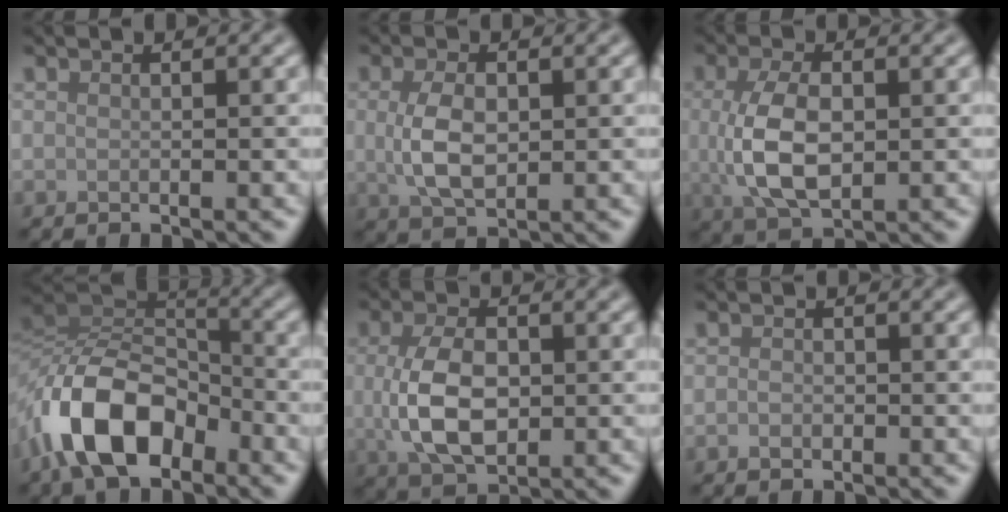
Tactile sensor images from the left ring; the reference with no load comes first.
{"total": 4.3, "force": [0.2, 2.4, 3.5], "torque": [-0.080, 0.001, 0.007]}
{"total": 6.2, "force": [0.0, 3.4, 5.2], "torque": [-0.119, -0.004, 0.002]}
{"total": 10.5, "force": [-5.3, 5.7, 7.2], "torque": [-0.136, 0.014, -0.113]}
{"total": 6.4, "force": [-0.2, 4.0, 5.0], "torque": [-0.113, -0.006, -0.001]}
{"total": 1.1, "force": [-0.4, 0.8, 0.6], "torque": [-0.012, -0.002, -0.010]}